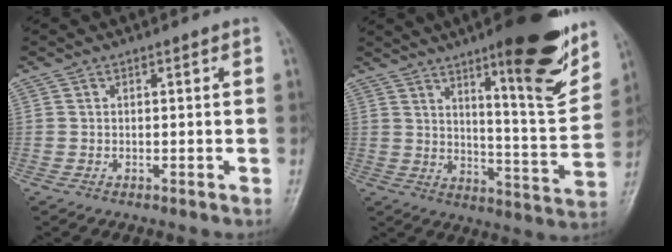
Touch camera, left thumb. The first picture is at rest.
{"total": 18.5, "force": [11.0, 4.0, 14.3], "torque": [-0.163, -0.064, 0.163]}